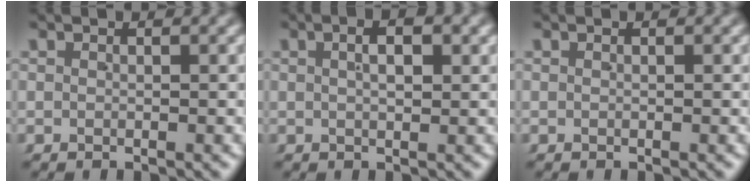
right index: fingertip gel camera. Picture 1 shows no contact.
{"total": 2.3, "force": [0.7, 0.7, 2.1], "torque": [-0.016, 0.007, 0.009]}
{"total": 0.0}